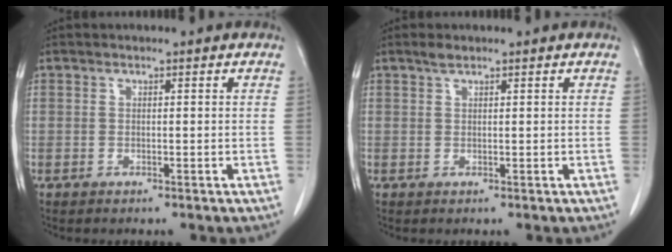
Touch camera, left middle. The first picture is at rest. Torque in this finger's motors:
{"motor_torque": [0.42, -0.38, -0.03, 0.01]}